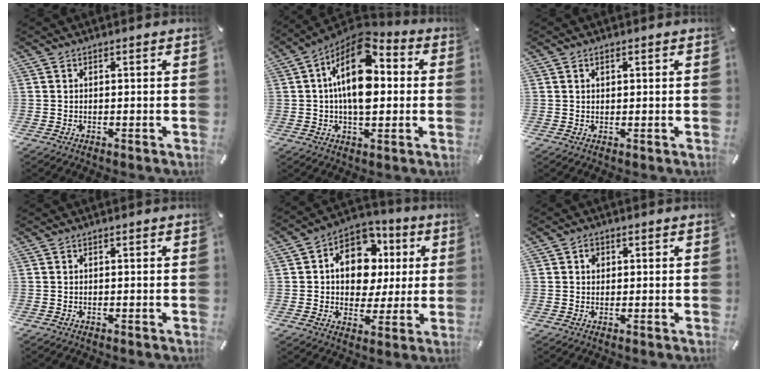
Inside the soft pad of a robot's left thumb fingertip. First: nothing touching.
{"total": 17.3, "force": [2.6, 9.8, 14.0], "torque": [-0.245, -0.018, 0.043]}
{"total": 1.2, "force": [0.6, 0.6, 0.9], "torque": [-0.017, 0.002, 0.010]}
{"total": 0.0}
{"total": 12.5, "force": [2.8, 10.3, 6.5], "torque": [-0.102, -0.010, 0.055]}
{"total": 1.7, "force": [0.3, 1.5, 0.7], "torque": [0.000, 0.000, 0.001]}